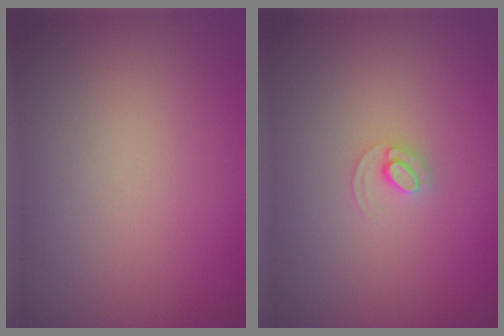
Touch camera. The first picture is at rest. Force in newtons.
{"total": 1.2, "press": 1.2, "slide": 0.0}